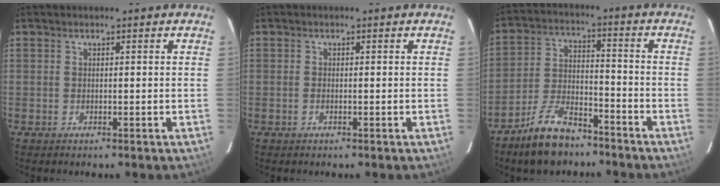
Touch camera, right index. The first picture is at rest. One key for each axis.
{"total": 0.8, "fx": -0.4, "fy": 0.3, "fz": 0.6, "tx": -0.013, "ty": 0.000, "tz": -0.008}
{"total": 11.4, "fx": -8.8, "fy": 4.4, "fz": 5.8, "tx": -0.127, "ty": 0.011, "tz": -0.158}